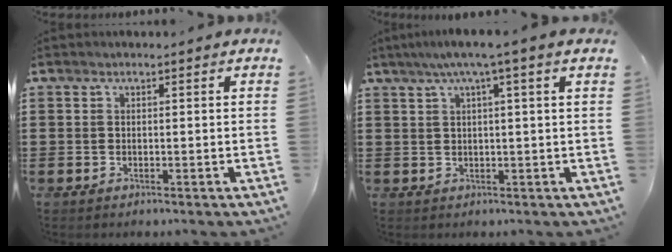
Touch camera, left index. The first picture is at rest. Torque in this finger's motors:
{"motor_torque": [2.14, 0.00, 0.68, 0.21]}